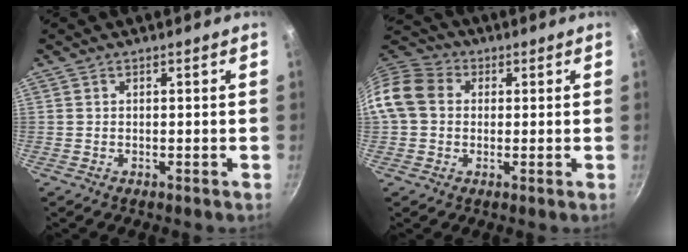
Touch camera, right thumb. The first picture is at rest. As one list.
[{"total": 11.7, "force": [1.0, 9.6, 6.5], "torque": [-0.109, 0.027, -0.001]}]